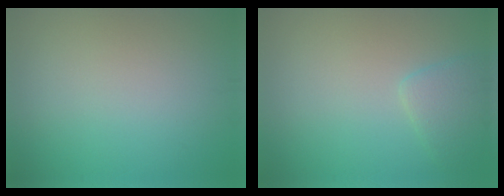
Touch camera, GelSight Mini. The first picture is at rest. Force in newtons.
{"total": 2.3, "press": 2.3, "slide": 0.2}